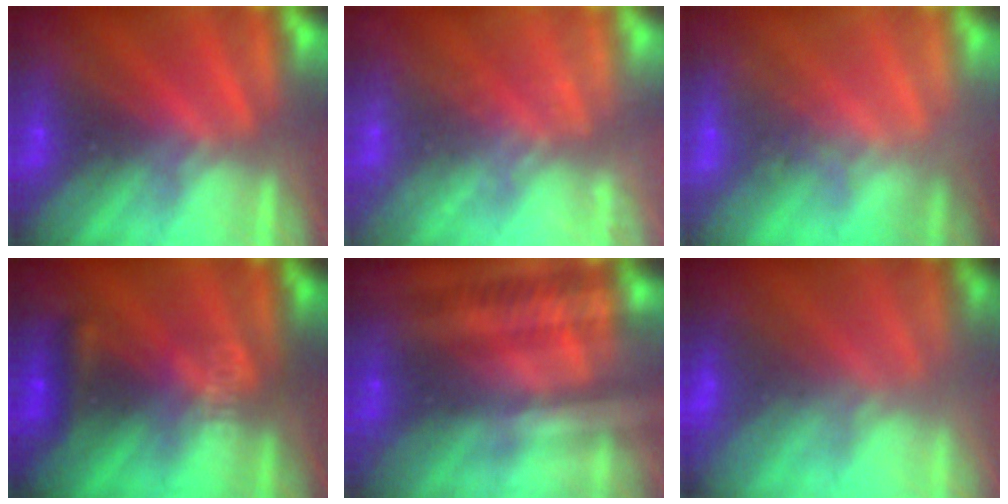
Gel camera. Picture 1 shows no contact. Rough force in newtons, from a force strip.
{"total": 1.9}
{"total": 2.8}
{"total": 8.7}
{"total": 2.4}
{"total": 3.8}